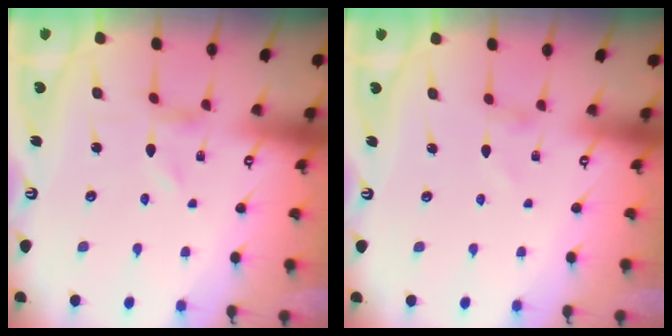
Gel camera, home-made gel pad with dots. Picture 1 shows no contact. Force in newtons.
{"total": 0.0}